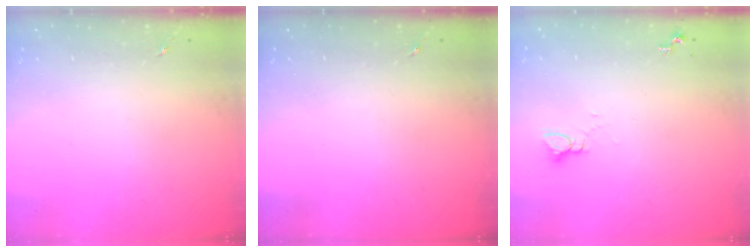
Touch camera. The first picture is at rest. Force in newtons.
{"total": 0.0}
{"total": 2.2, "press": 2.2, "slide": 0.1}